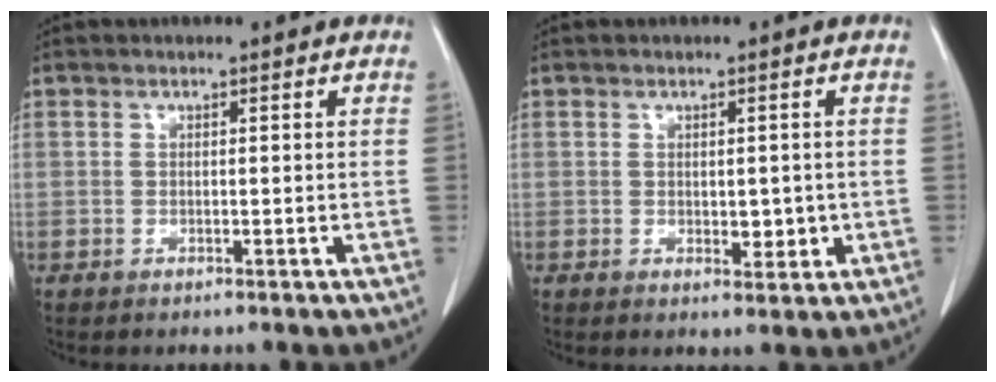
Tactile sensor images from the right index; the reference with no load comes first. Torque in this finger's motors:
{"motor_torque": [0.07, 0.16, 0.08, 0.02]}